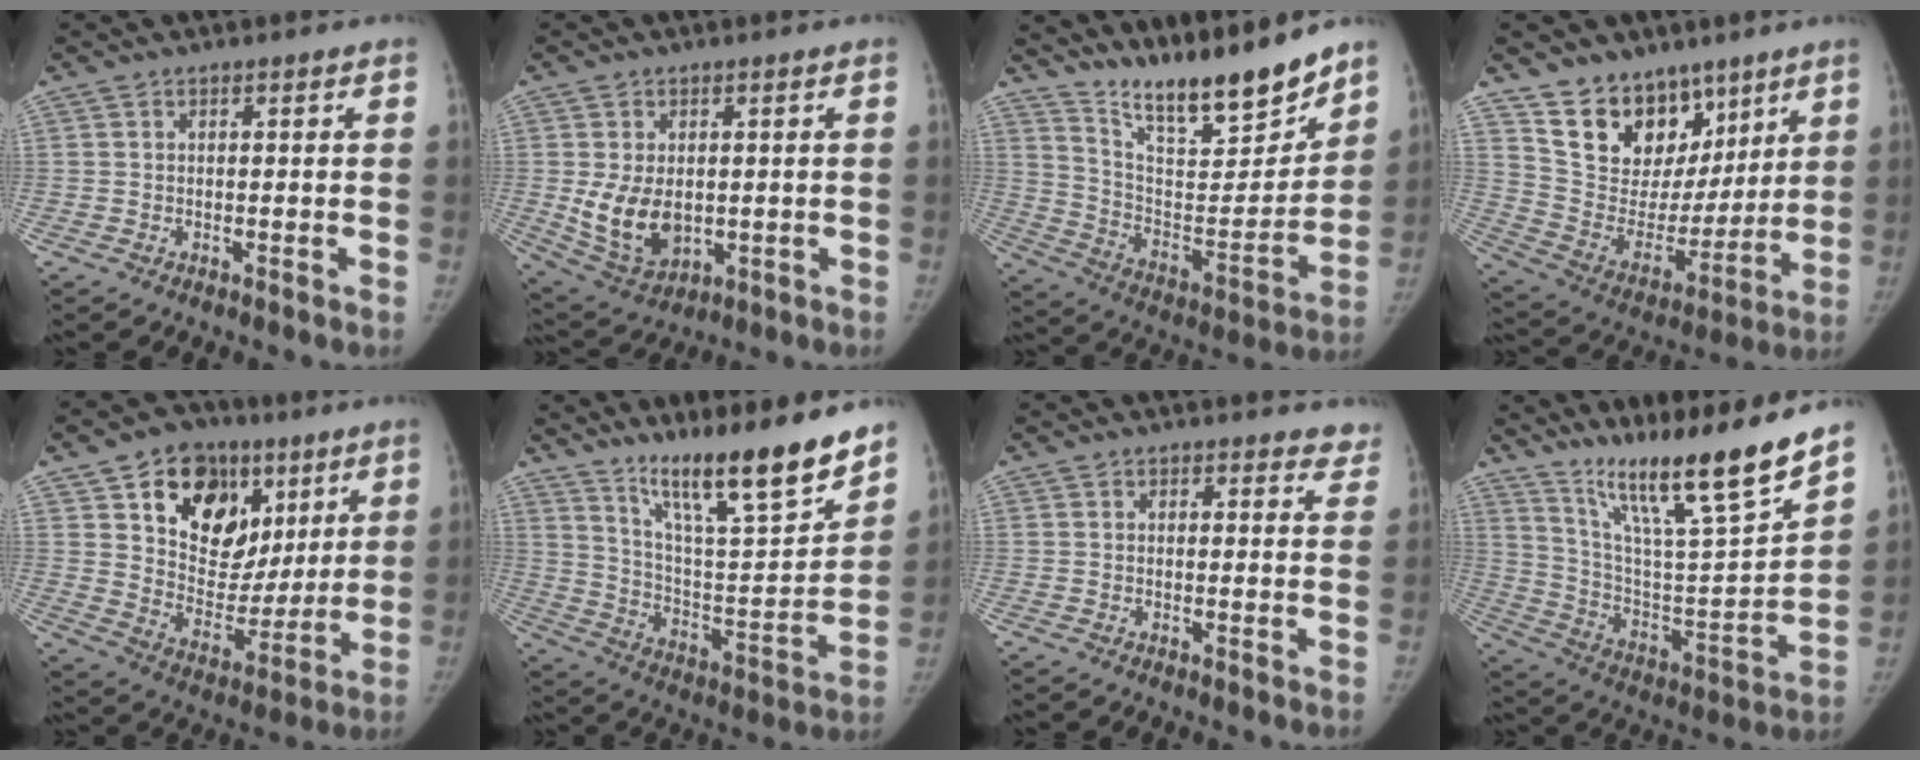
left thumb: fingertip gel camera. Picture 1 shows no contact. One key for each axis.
{"total": 9.8, "fx": -0.2, "fy": 6.6, "fz": 7.2, "tx": -0.116, "ty": -0.016, "tz": 0.017}
{"total": 19.9, "fx": 16.7, "fy": 3.9, "fz": 10.0, "tx": -0.122, "ty": -0.109, "tz": 0.288}
{"total": 17.2, "fx": 11.5, "fy": 11.1, "fz": 6.3, "tx": -0.049, "ty": -0.069, "tz": 0.216}
{"total": 20.5, "fx": 9.2, "fy": 14.5, "fz": 11.1, "tx": -0.121, "ty": -0.031, "tz": 0.156}
{"total": 20.5, "fx": 15.5, "fy": 2.9, "fz": 13.1, "tx": -0.176, "ty": -0.093, "tz": 0.268}
{"total": 4.1, "fx": 3.7, "fy": 1.7, "fz": 0.5, "tx": 0.034, "ty": -0.019, "tz": 0.022}
{"total": 22.6, "fx": 17.2, "fy": 1.6, "fz": 14.6, "tx": -0.211, "ty": -0.088, "tz": 0.302}